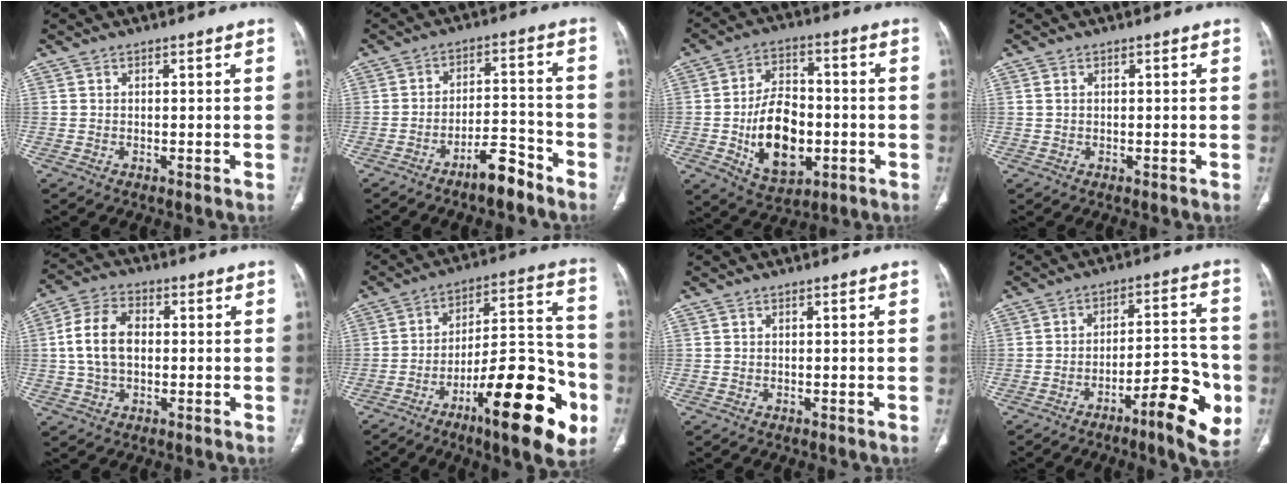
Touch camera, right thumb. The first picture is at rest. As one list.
[{"total": 7.3, "force": [-5.5, 2.2, 4.3], "torque": [-0.067, 0.049, -0.090]}, {"total": 15.1, "force": [-3.0, 9.5, 11.4], "torque": [-0.162, 0.013, -0.041]}, {"total": 1.0, "force": [0.3, 0.7, 0.7], "torque": [-0.017, 0.002, 0.009]}, {"total": 10.2, "force": [0.4, 6.8, 7.6], "torque": [-0.147, 0.021, 0.005]}, {"total": 24.6, "force": [-10.6, 6.9, 21.0], "torque": [-0.277, 0.065, -0.155]}, {"total": 0.0}, {"total": 13.2, "force": [-5.5, 3.5, 11.5], "torque": [-0.143, 0.034, -0.078]}]